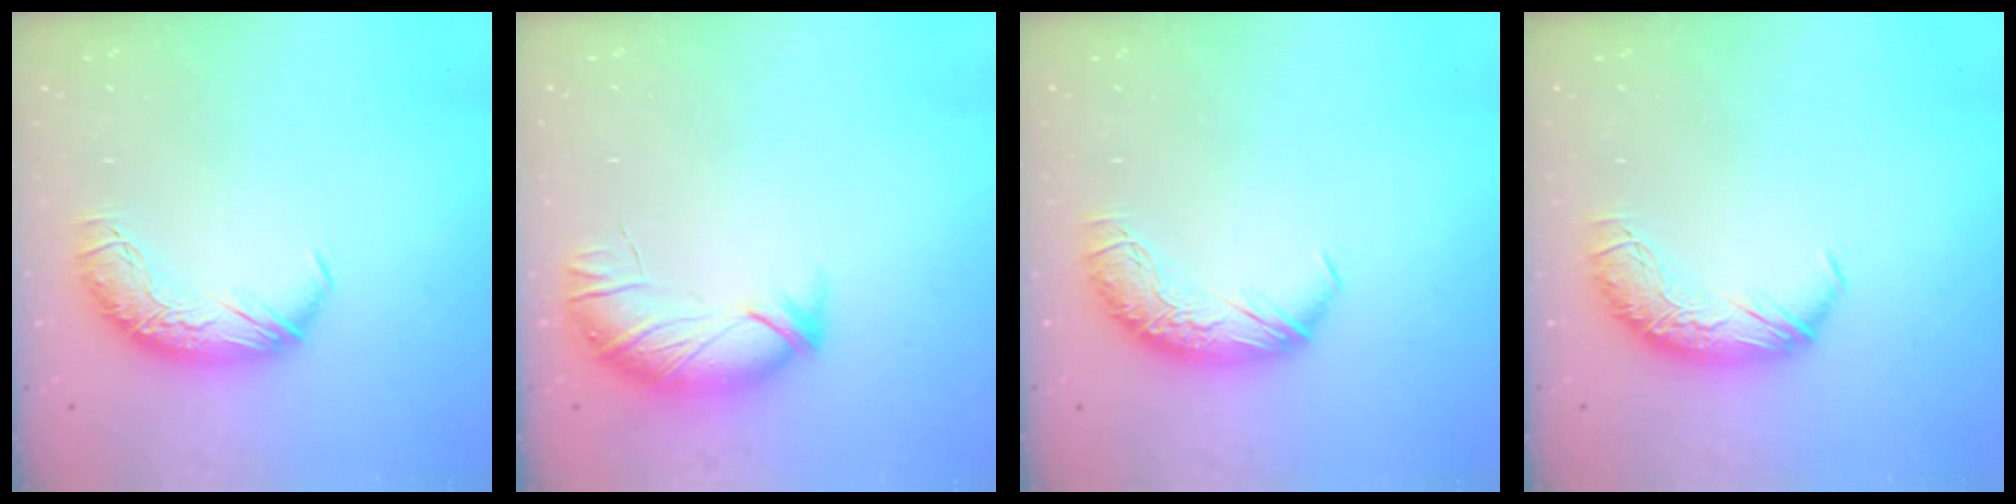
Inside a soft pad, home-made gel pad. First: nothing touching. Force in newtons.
{"total": 3.7, "press": 3.1, "slide": 2.0}
{"total": 0.0}
{"total": 0.0}